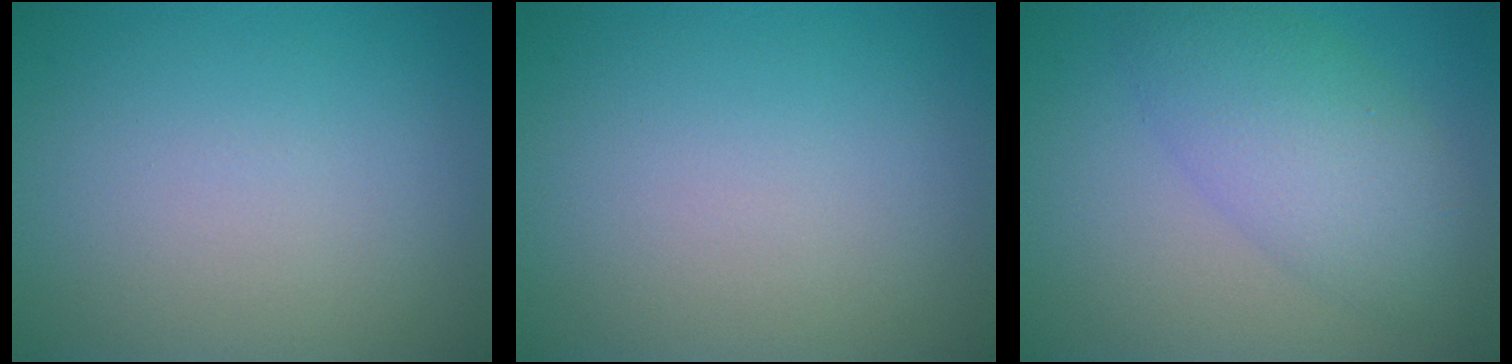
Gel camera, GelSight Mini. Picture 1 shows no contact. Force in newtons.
{"total": 0.0}
{"total": 5.6, "press": 5.6, "slide": 0.1}